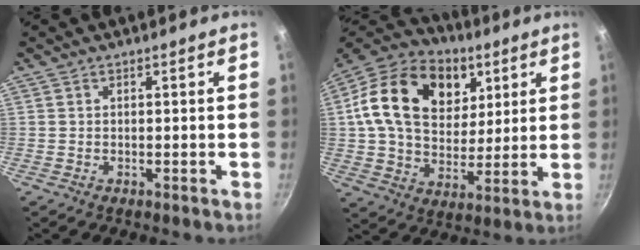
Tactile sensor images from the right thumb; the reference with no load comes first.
{"total": 23.9, "force": [7.7, 17.0, 14.9], "torque": [-0.237, -0.007, 0.124]}